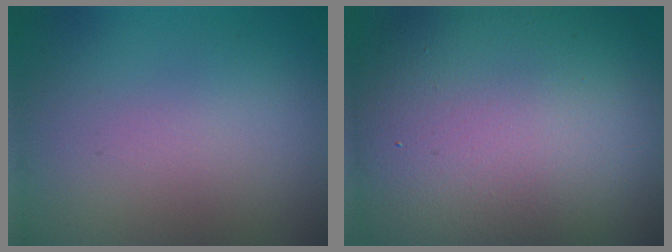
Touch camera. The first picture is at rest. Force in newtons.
{"total": 16.4, "press": 16.3, "slide": 1.4}